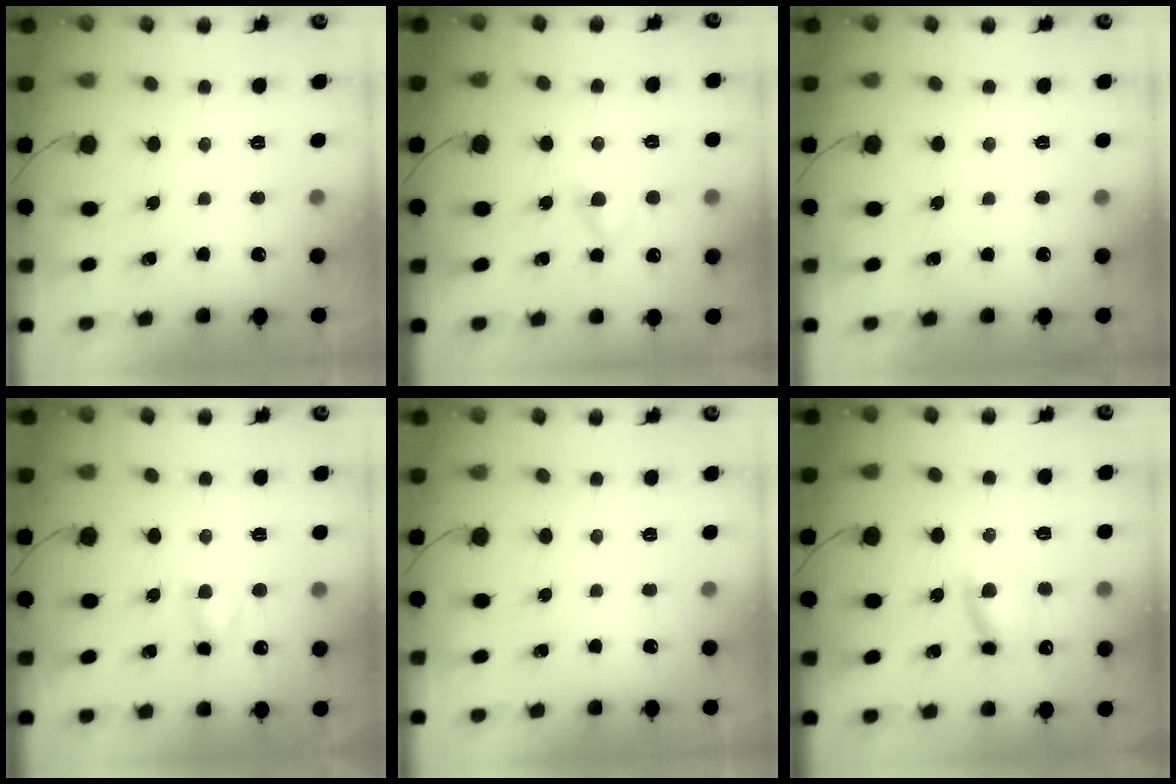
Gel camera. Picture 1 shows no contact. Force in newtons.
{"total": 2.9, "press": 2.7, "slide": 1.1}
{"total": 1.0, "press": 1.0, "slide": 0.2}
{"total": 4.0, "press": 3.9, "slide": 0.9}
{"total": 0.0}
{"total": 8.3, "press": 8.1, "slide": 1.9}